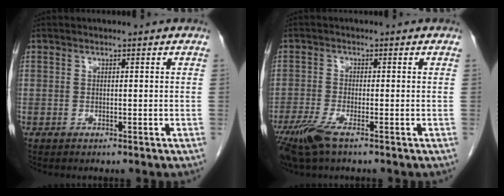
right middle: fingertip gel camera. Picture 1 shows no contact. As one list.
[{"total": 5.1, "force": [-3.3, 0.7, 3.8], "torque": [-0.083, -0.015, -0.066]}]